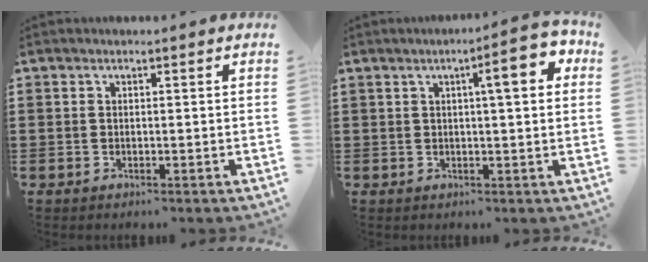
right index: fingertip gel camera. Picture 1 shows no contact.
{"total": 7.2, "force": [2.4, 1.3, 6.7], "torque": [-0.100, -0.004, 0.030]}